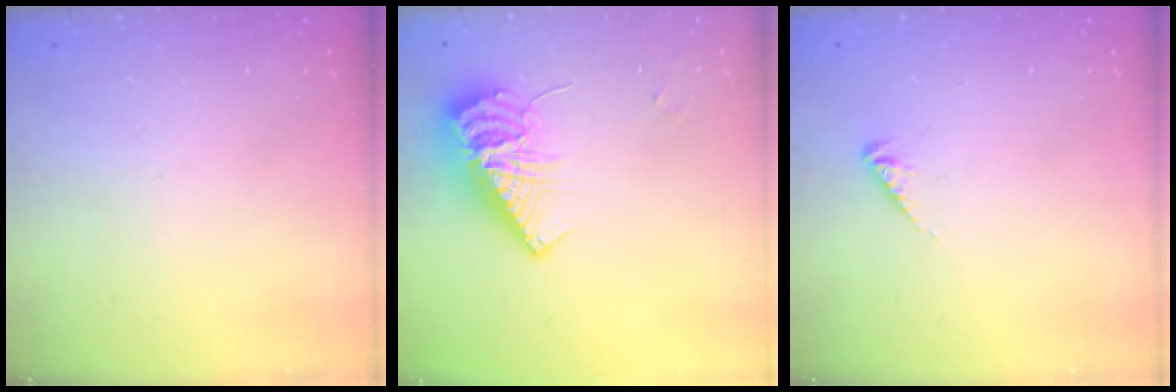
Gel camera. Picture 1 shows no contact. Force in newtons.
{"total": 11.8, "press": 11.7, "slide": 1.0}
{"total": 2.1, "press": 2.0, "slide": 0.4}